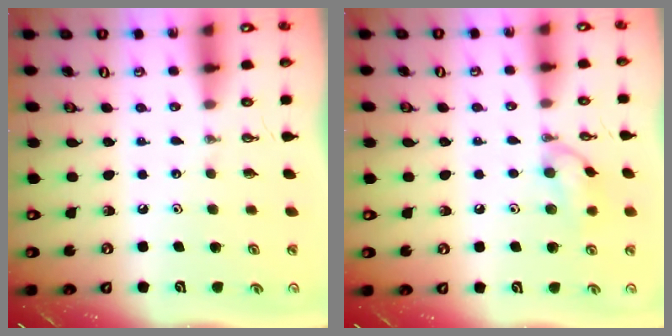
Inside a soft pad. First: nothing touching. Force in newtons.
{"total": 9.8, "press": 9.4, "slide": 2.9}